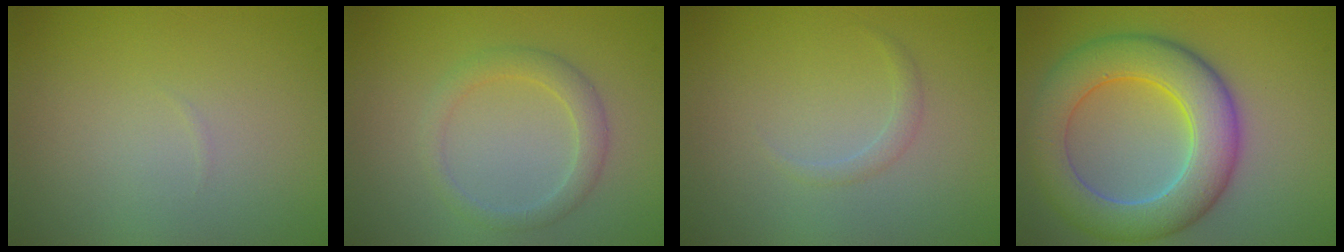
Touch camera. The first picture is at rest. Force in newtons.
{"total": 2.2, "press": 2.2, "slide": 0.0}
{"total": 0.9, "press": 0.9, "slide": 0.0}
{"total": 8.3, "press": 8.3, "slide": 0.4}